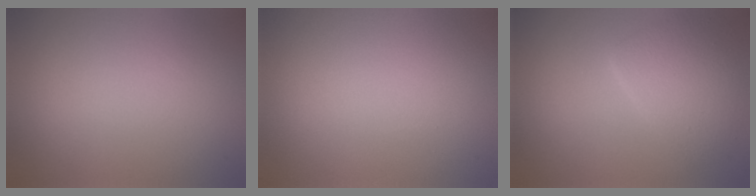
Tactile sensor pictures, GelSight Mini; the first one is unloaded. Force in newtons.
{"total": 0.0}
{"total": 4.0, "press": 4.0, "slide": 0.2}